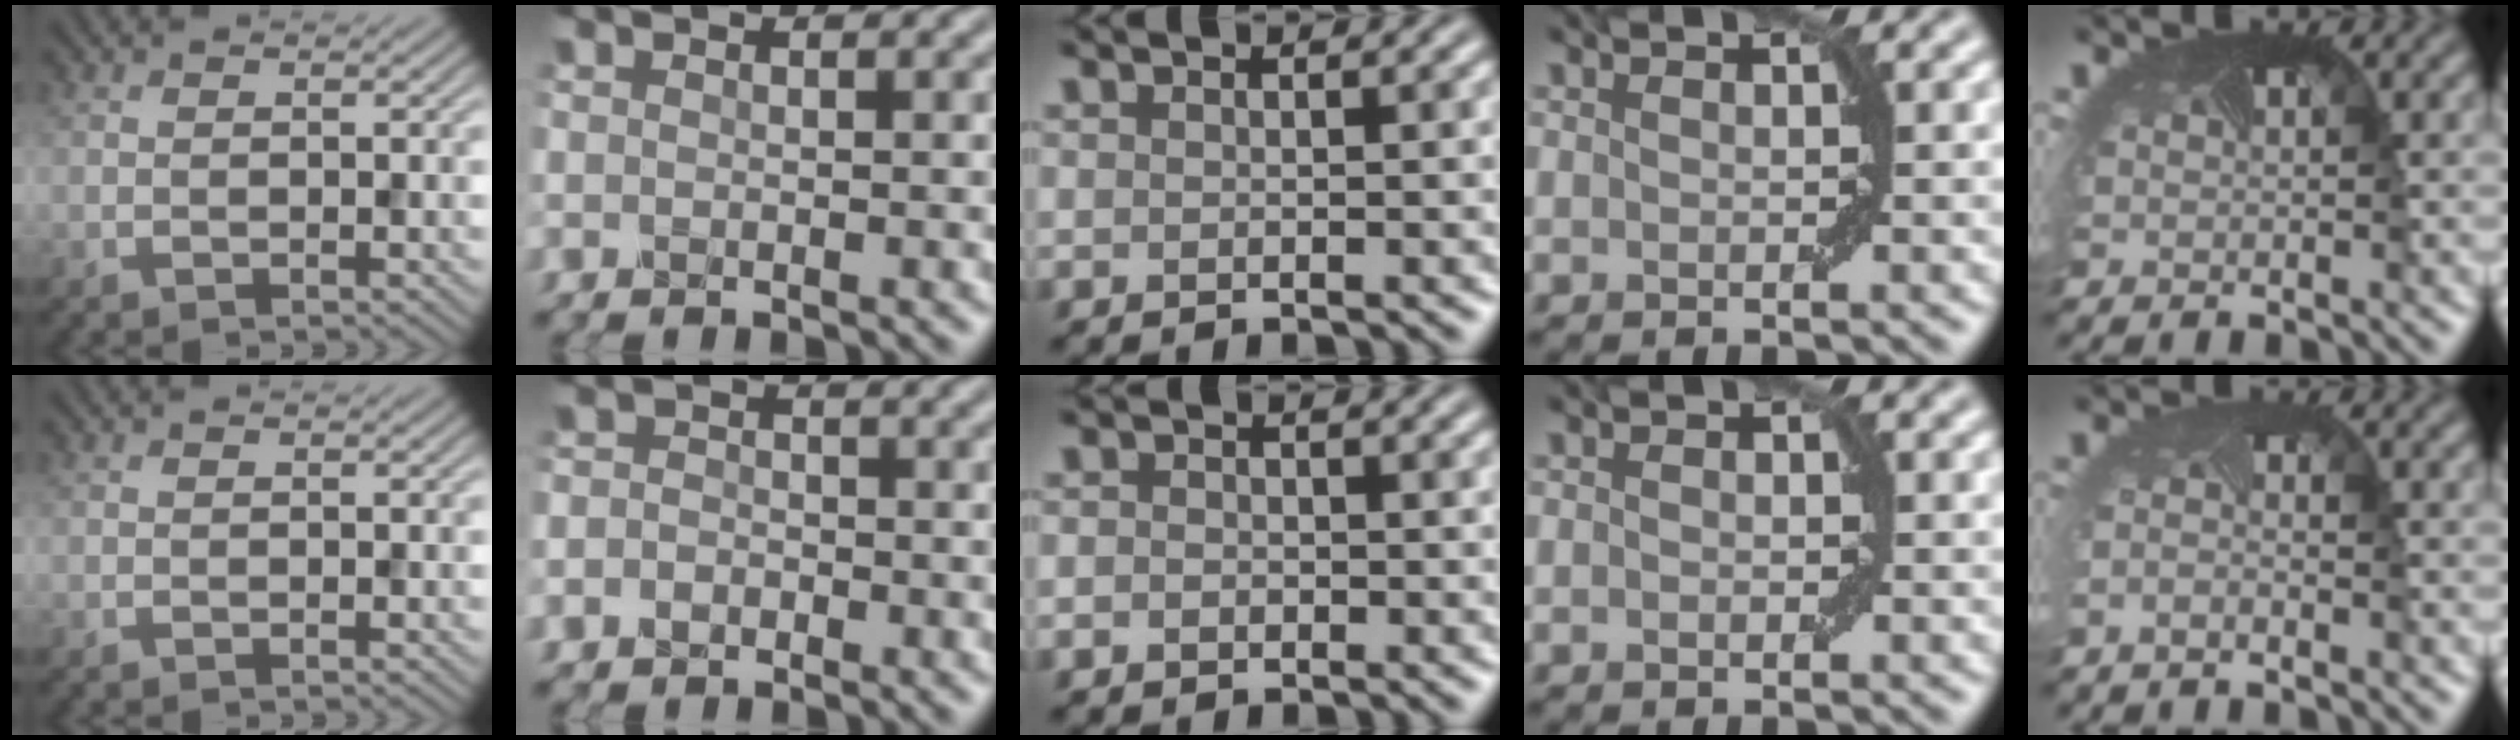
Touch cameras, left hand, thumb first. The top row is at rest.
{"index": {"total": 1.6, "force": [-0.8, 1.4, 0.4], "torque": [0.007, 0.005, -0.026]}, "middle": {"total": 1.2, "force": [-0.3, 1.1, 0.5], "torque": [0.001, -0.003, -0.013]}, "ring": {"total": 0.8, "force": [-0.1, 0.6, 0.6], "torque": [-0.007, 0.002, -0.001]}, "little": {"total": 1.0, "force": [-0.9, -0.1, 0.5], "torque": [-0.024, -0.009, -0.021]}}